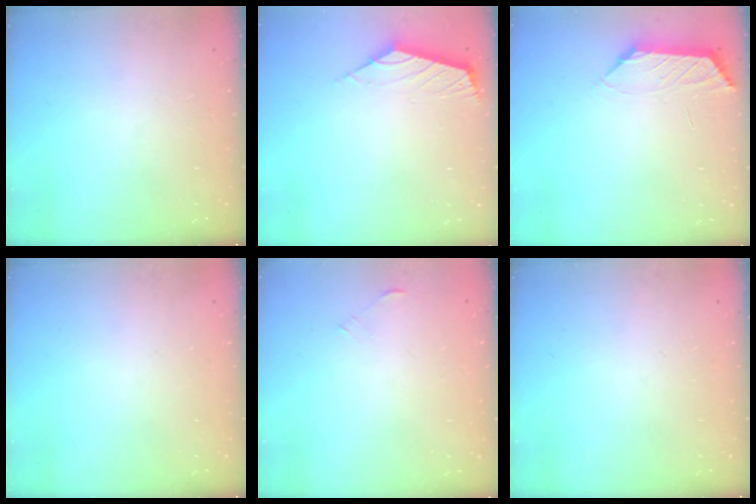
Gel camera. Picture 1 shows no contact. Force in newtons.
{"total": 2.7, "press": 2.6, "slide": 0.6}
{"total": 1.0, "press": 0.9, "slide": 0.5}
{"total": 0.0}
{"total": 0.7, "press": 0.6, "slide": 0.4}
{"total": 0.0}